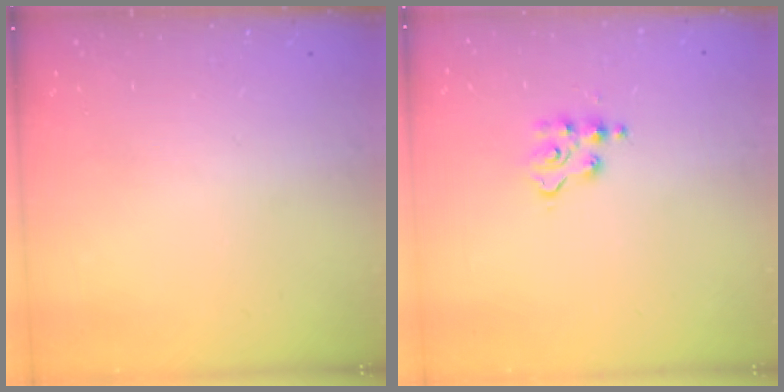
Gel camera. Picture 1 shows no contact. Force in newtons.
{"total": 4.0, "press": 4.0, "slide": 0.4}